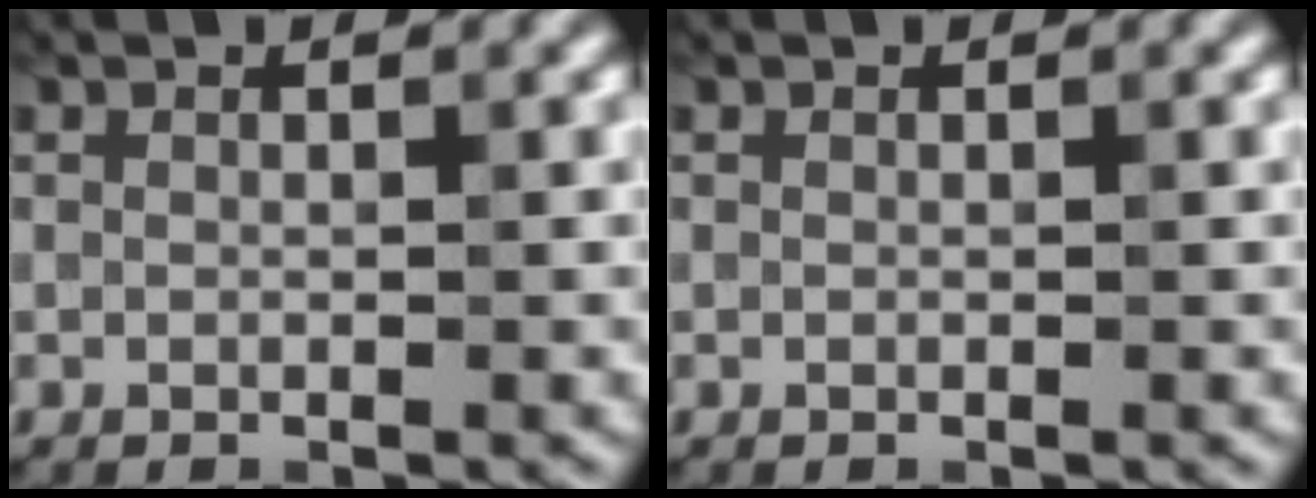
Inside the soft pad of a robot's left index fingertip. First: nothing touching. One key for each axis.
{"total": 0.0}